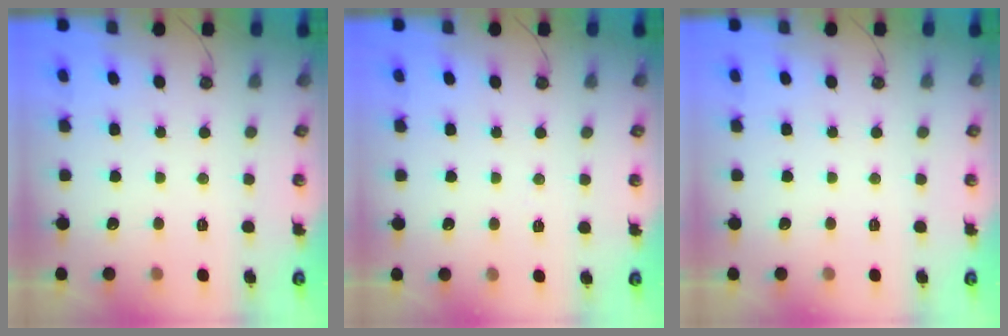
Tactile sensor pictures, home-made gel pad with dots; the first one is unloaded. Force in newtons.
{"total": 3.9, "press": 1.8, "slide": 3.5}
{"total": 0.0}